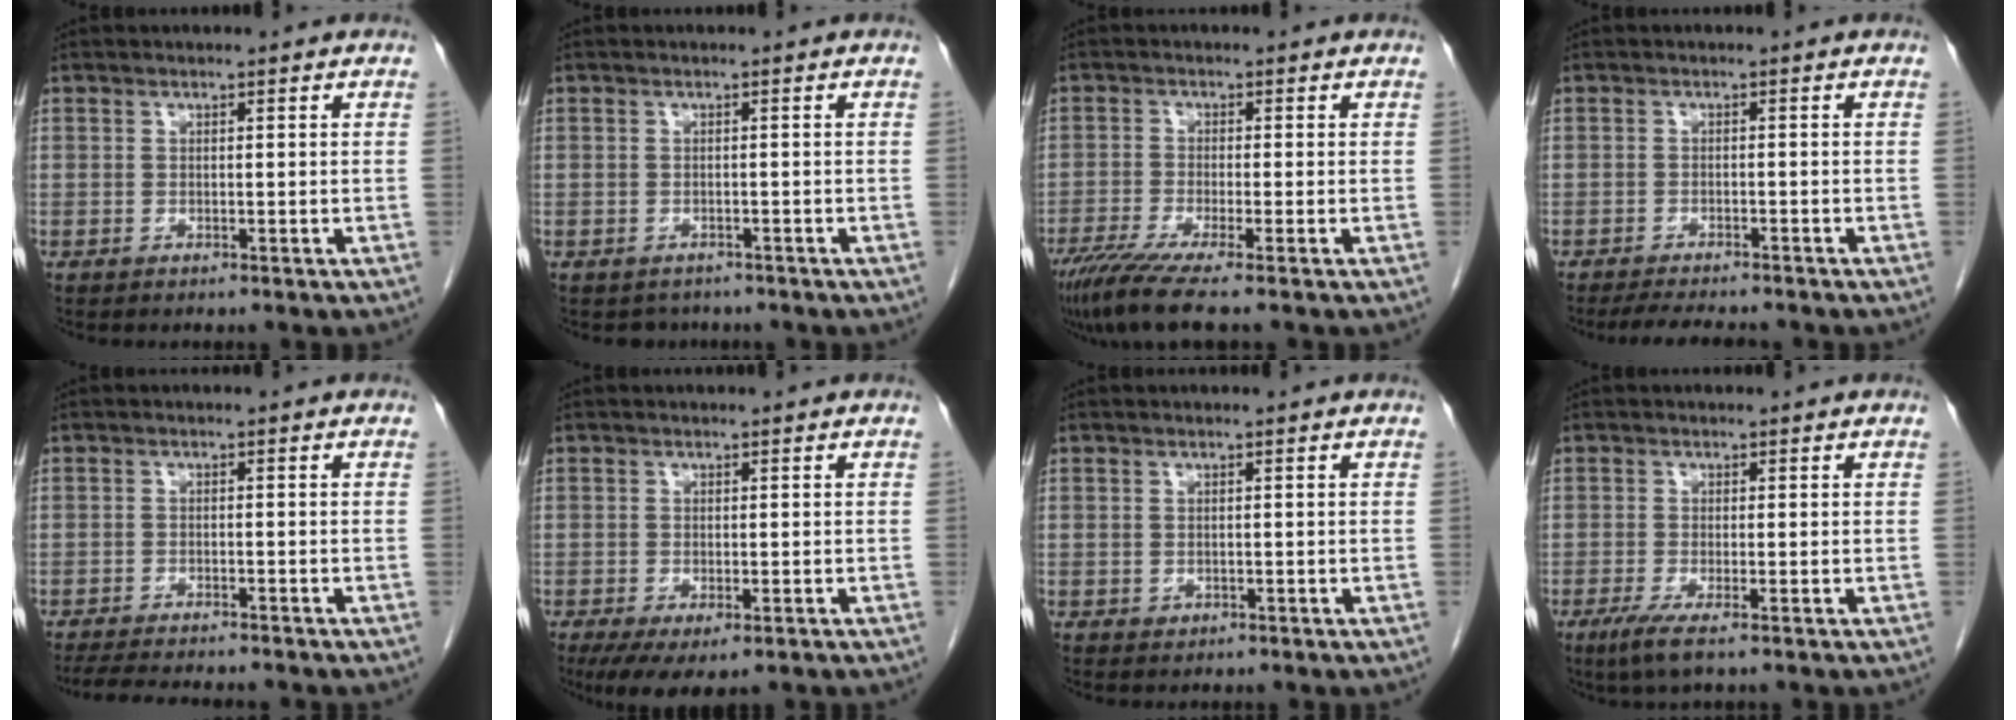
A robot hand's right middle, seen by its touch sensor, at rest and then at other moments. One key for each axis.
{"total": 2.2, "fx": -1.8, "fy": 1.2, "fz": -0.1, "tx": -0.005, "ty": 0.001, "tz": -0.027}
{"total": 7.4, "fx": -5.6, "fy": -0.5, "fz": 4.9, "tx": -0.082, "ty": -0.024, "tz": -0.097}
{"total": 6.4, "fx": -5.7, "fy": 1.0, "fz": 2.8, "tx": -0.040, "ty": -0.012, "tz": -0.086}
{"total": 9.0, "fx": -8.0, "fy": 1.2, "fz": 3.8, "tx": -0.057, "ty": -0.015, "tz": -0.117}
{"total": 6.0, "fx": -3.6, "fy": 2.4, "fz": 4.2, "tx": -0.062, "ty": -0.014, "tz": -0.054}
{"total": 0.6, "fx": -0.2, "fy": 0.6, "fz": 0.2, "tx": -0.006, "ty": 0.000, "tz": 0.001}
{"total": 3.3, "fx": -1.9, "fy": 0.2, "fz": 2.7, "tx": -0.057, "ty": -0.013, "tz": -0.036}